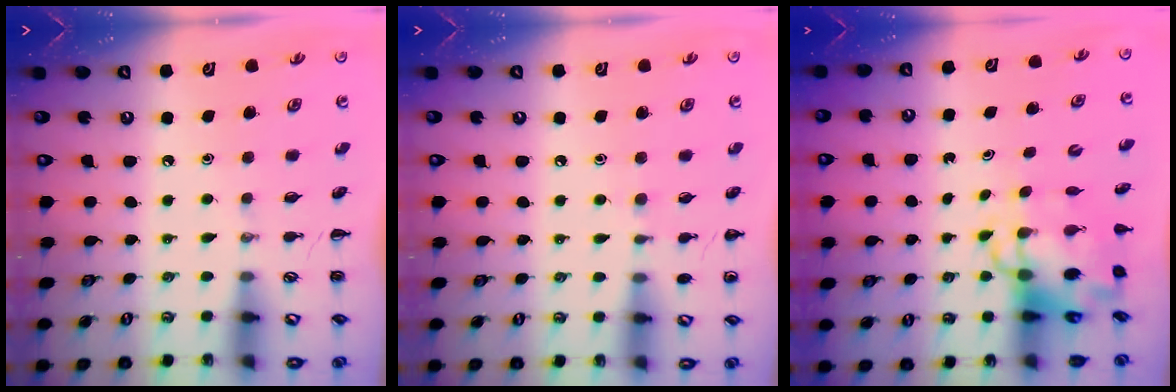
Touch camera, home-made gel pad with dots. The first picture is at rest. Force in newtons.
{"total": 5.4, "press": 5.1, "slide": 1.7}
{"total": 7.4, "press": 7.1, "slide": 2.0}